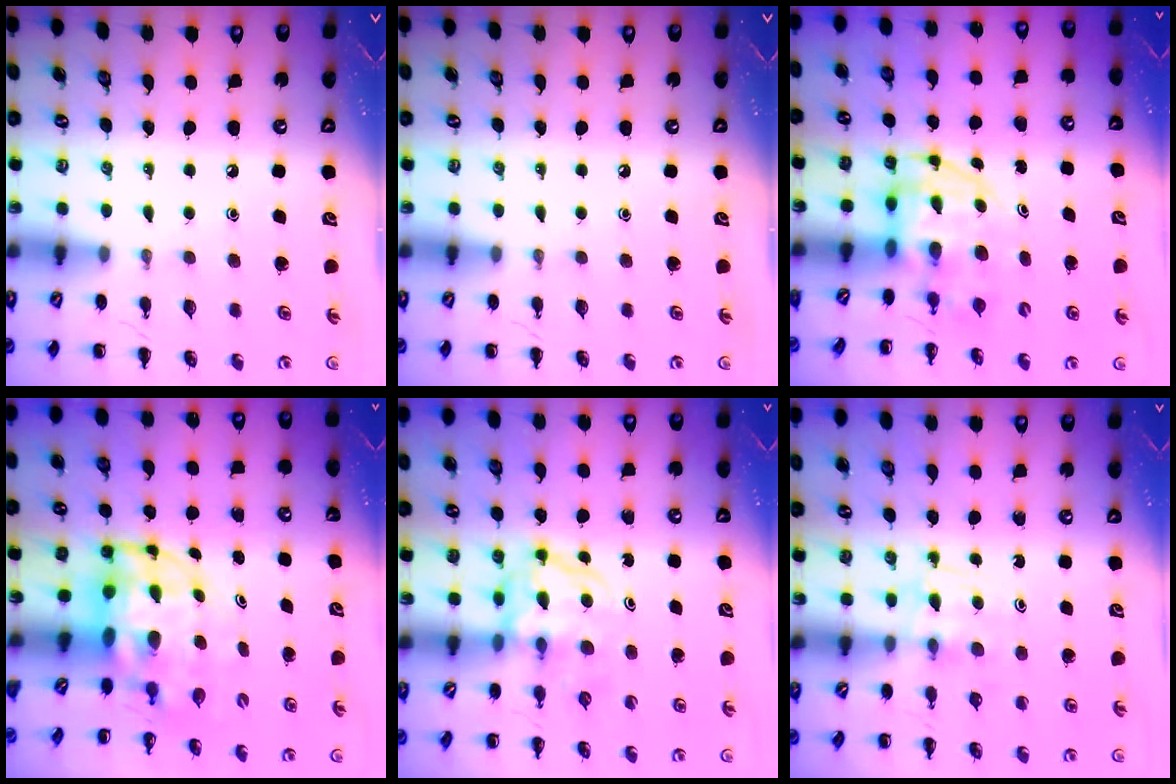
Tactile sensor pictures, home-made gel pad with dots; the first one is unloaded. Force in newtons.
{"total": 0.0}
{"total": 3.8, "press": 3.7, "slide": 0.7}
{"total": 6.5, "press": 6.2, "slide": 2.0}
{"total": 3.8, "press": 3.8, "slide": 0.5}
{"total": 2.8, "press": 2.5, "slide": 1.4}